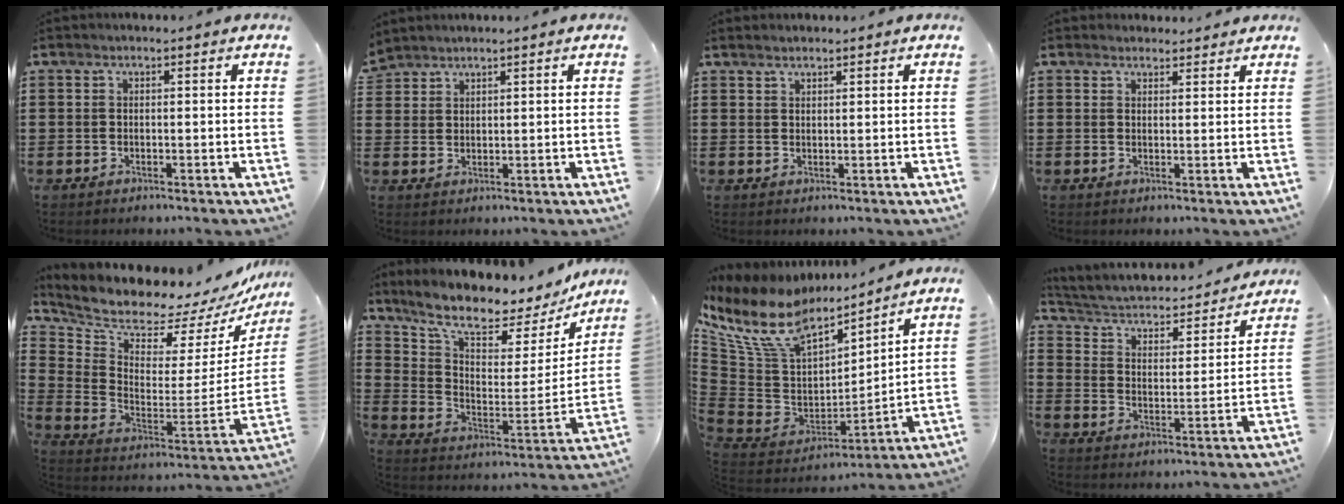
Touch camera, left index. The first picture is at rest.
{"total": 2.2, "force": [2.1, 0.7, -0.3], "torque": [-0.001, 0.001, 0.043]}
{"total": 1.2, "force": [1.2, 0.3, 0.1], "torque": [-0.004, 0.002, 0.023]}
{"total": 2.1, "force": [2.0, 0.7, -0.1], "torque": [-0.003, 0.003, 0.040]}
{"total": 7.4, "force": [7.3, 1.2, 0.6], "torque": [-0.056, -0.087, 0.121]}
{"total": 7.9, "force": [6.9, 1.9, 3.4], "torque": [-0.086, -0.059, 0.110]}
{"total": 12.8, "force": [8.6, 6.2, 7.2], "torque": [-0.190, -0.054, 0.151]}
{"total": 3.1, "force": [2.6, 1.2, 1.1], "torque": [-0.041, -0.023, 0.032]}